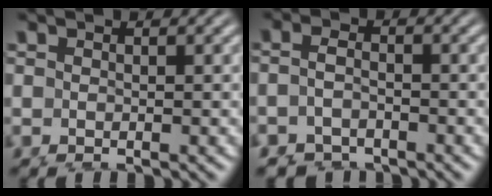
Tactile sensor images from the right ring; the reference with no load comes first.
{"total": 2.9, "force": [-1.8, 2.2, 0.6], "torque": [-0.013, -0.011, -0.029]}